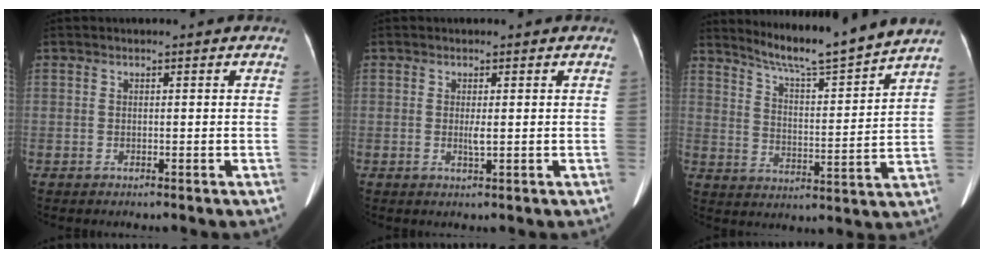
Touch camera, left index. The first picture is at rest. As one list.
[{"total": 1.3, "force": [0.1, 0.1, 1.3], "torque": [-0.030, -0.002, 0.003]}, {"total": 12.2, "force": [11.3, -1.8, 4.0], "torque": [-0.074, -0.019, 0.177]}]